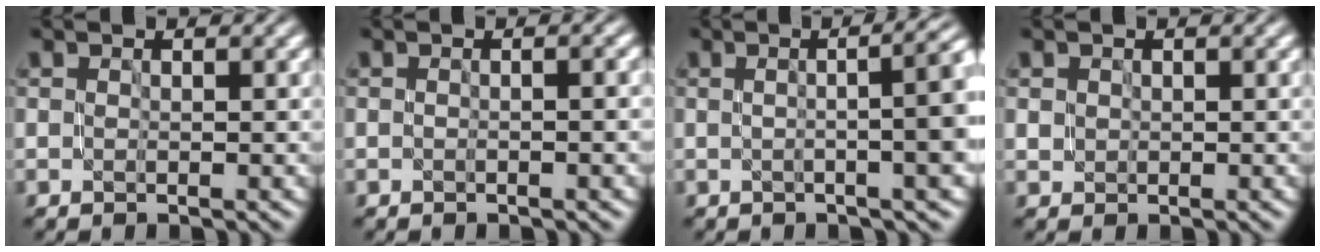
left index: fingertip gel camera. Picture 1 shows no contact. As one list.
[{"total": 1.8, "force": [-0.2, 0.7, 1.7], "torque": [-0.014, 0.001, -0.008]}, {"total": 7.9, "force": [0.9, 2.8, 7.3], "torque": [-0.044, 0.027, -0.005]}, {"total": 0.7, "force": [0.2, 0.7, 0.2], "torque": [-0.001, -0.003, 0.007]}]